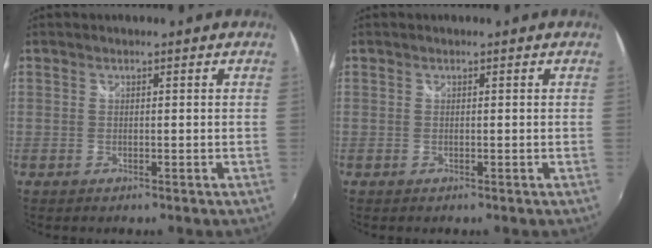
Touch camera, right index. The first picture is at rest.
{"total": 0.0}